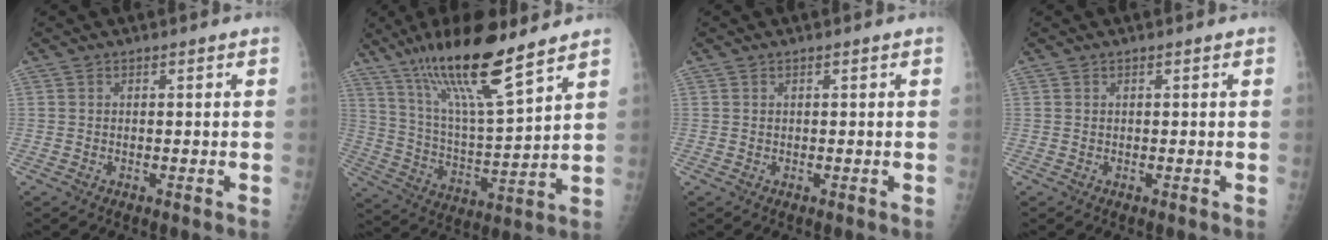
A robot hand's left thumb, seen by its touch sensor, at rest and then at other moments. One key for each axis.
{"total": 18.4, "fx": 12.8, "fy": 2.9, "fz": 13.0, "tx": -0.221, "ty": -0.062, "tz": 0.236}
{"total": 0.0}
{"total": 0.0}